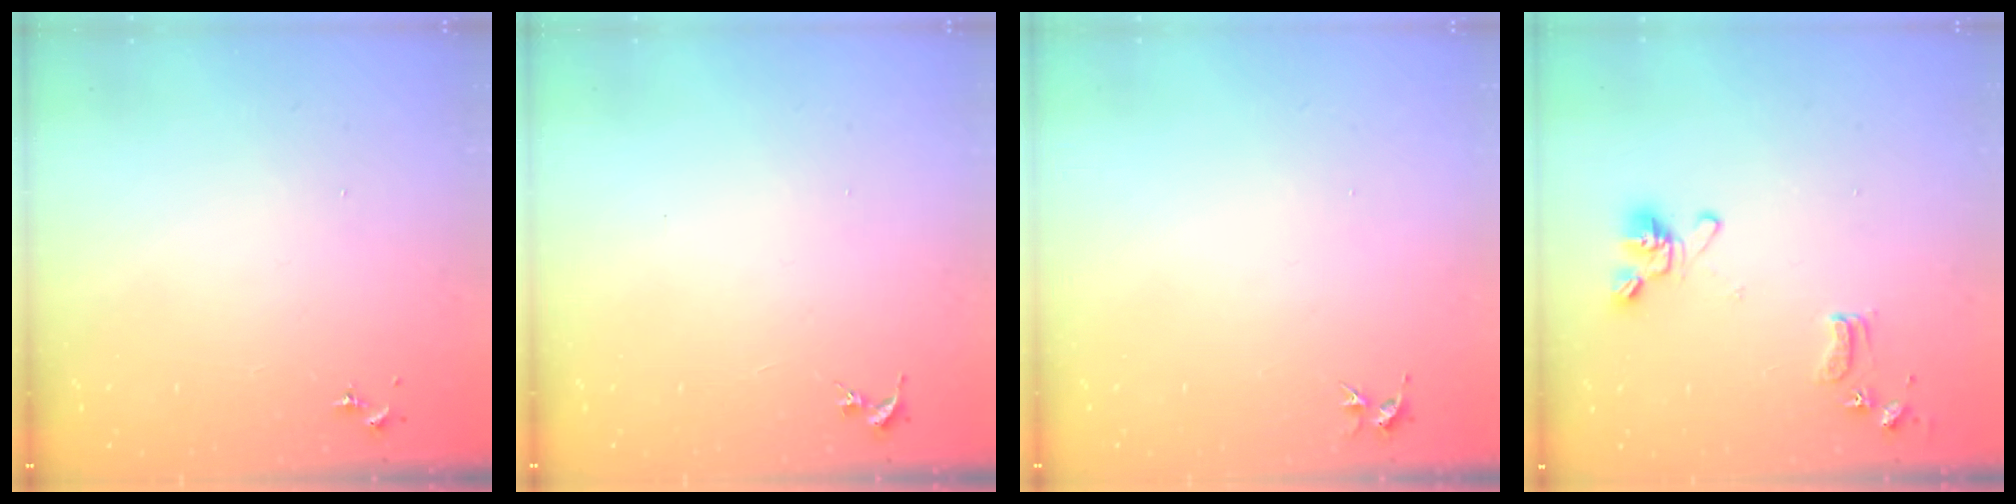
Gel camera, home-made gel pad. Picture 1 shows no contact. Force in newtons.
{"total": 0.0}
{"total": 3.4, "press": 3.4, "slide": 0.4}
{"total": 13.7, "press": 13.6, "slide": 2.1}